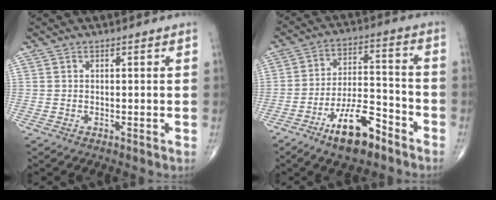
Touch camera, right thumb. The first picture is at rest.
{"total": 12.4, "force": [-7.8, 4.8, 8.4], "torque": [-0.133, 0.054, -0.136]}